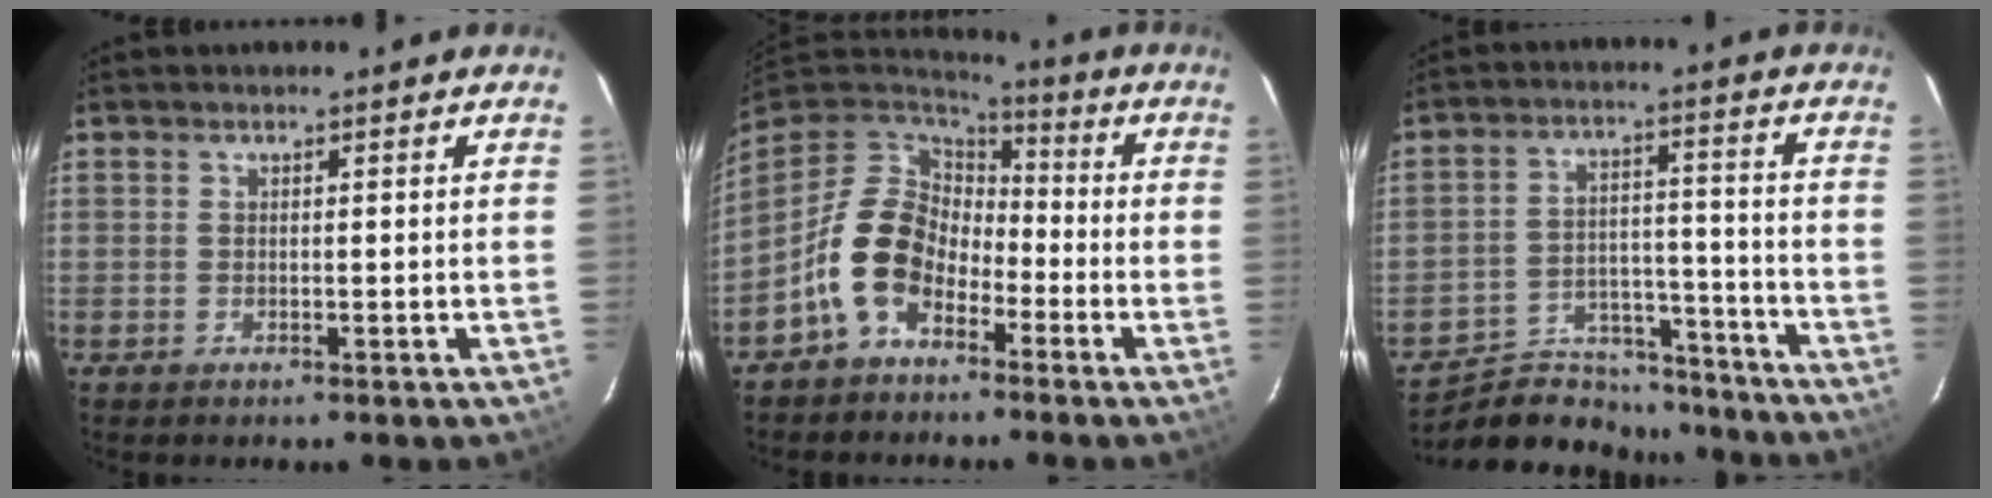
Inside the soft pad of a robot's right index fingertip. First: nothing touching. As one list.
[{"total": 11.6, "force": [-5.4, 8.1, 6.3], "torque": [-0.129, 0.018, -0.105]}, {"total": 14.4, "force": [-13.0, 5.9, 1.9], "torque": [-0.048, 0.040, -0.189]}]